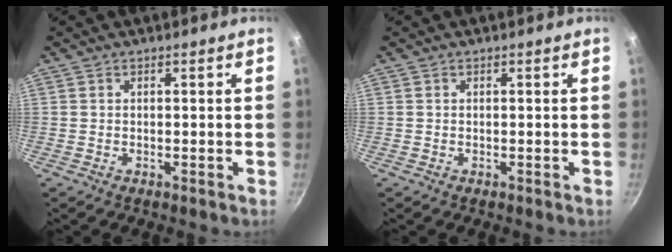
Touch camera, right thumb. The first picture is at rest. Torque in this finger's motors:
{"motor_torque": [-0.05, 0.06, 0.08, 0.25, 0.00]}